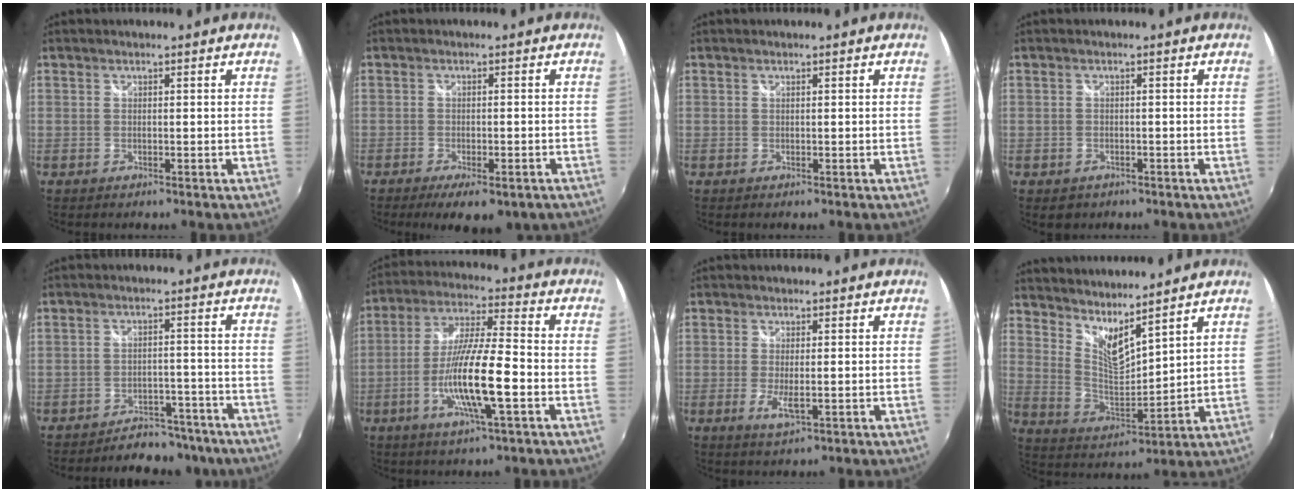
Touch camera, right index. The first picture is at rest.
{"total": 9.0, "force": [-6.1, 3.0, 5.9], "torque": [-0.120, -0.031, -0.084]}
{"total": 0.0}
{"total": 2.3, "force": [-1.2, 1.9, 0.7], "torque": [-0.018, -0.004, -0.015]}
{"total": 10.2, "force": [-8.9, 4.4, 2.4], "torque": [-0.052, 0.018, -0.103]}
{"total": 13.9, "force": [-4.5, 1.7, 13.1], "torque": [-0.258, -0.009, -0.083]}
{"total": 3.8, "force": [-0.9, 1.0, 3.6], "torque": [-0.071, -0.011, -0.014]}
{"total": 9.3, "force": [7.6, 1.4, 5.1], "torque": [-0.084, -0.018, 0.141]}